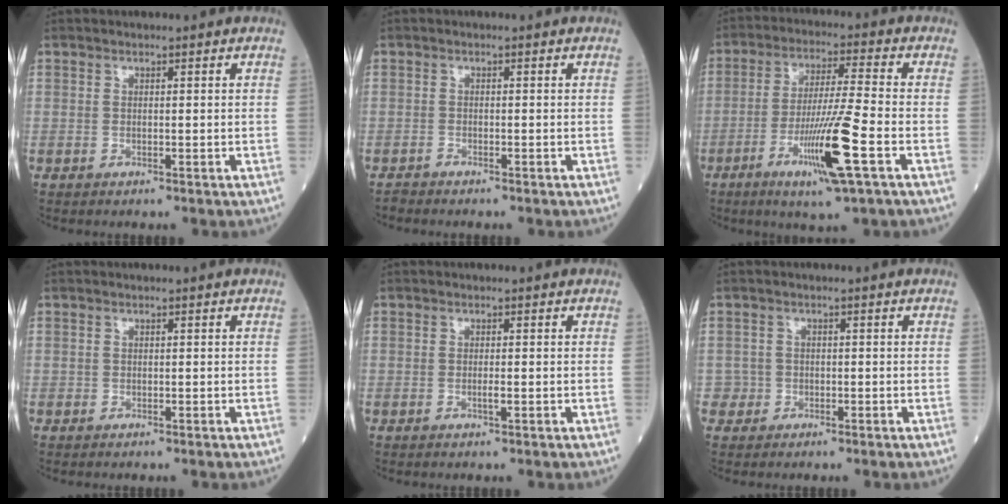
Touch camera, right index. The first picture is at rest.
{"total": 1.1, "force": [-1.1, 0.0, 0.1], "torque": [-0.007, -0.003, -0.020]}
{"total": 12.0, "force": [-4.9, -0.6, 10.9], "torque": [-0.202, -0.019, -0.090]}
{"total": 0.0}
{"total": 0.9, "force": [-0.4, 0.0, 0.8], "torque": [-0.015, -0.001, -0.007]}
{"total": 1.6, "force": [-0.7, 1.4, -0.4], "torque": [0.012, 0.011, -0.017]}